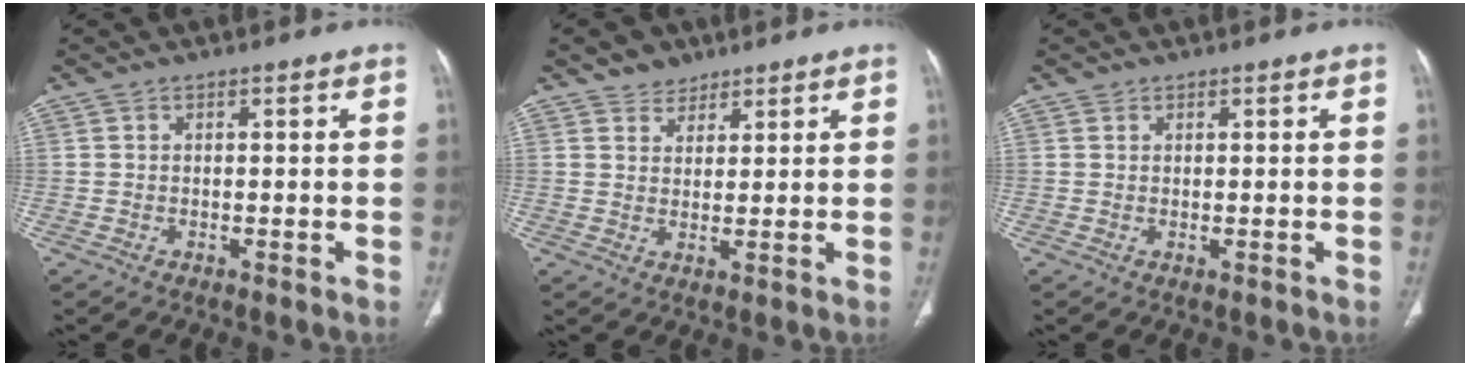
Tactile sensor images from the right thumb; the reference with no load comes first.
{"total": 4.1, "force": [3.0, 2.8, 0.5], "torque": [0.011, -0.019, 0.047]}
{"total": 0.5, "force": [0.4, 0.4, 0.1], "torque": [0.002, -0.003, 0.005]}